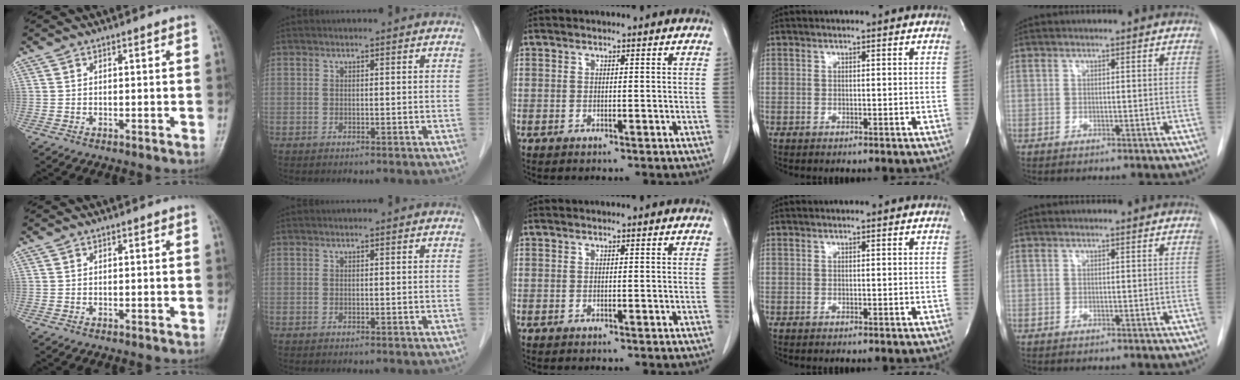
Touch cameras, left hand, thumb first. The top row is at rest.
{}